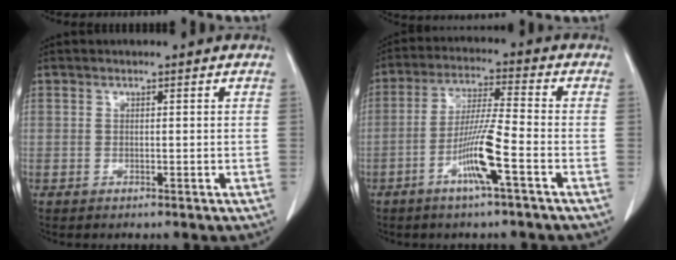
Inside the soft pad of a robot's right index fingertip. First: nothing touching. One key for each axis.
{"total": 9.6, "fx": -4.0, "fy": -0.4, "fz": 8.7, "tx": -0.172, "ty": -0.006, "tz": -0.080}